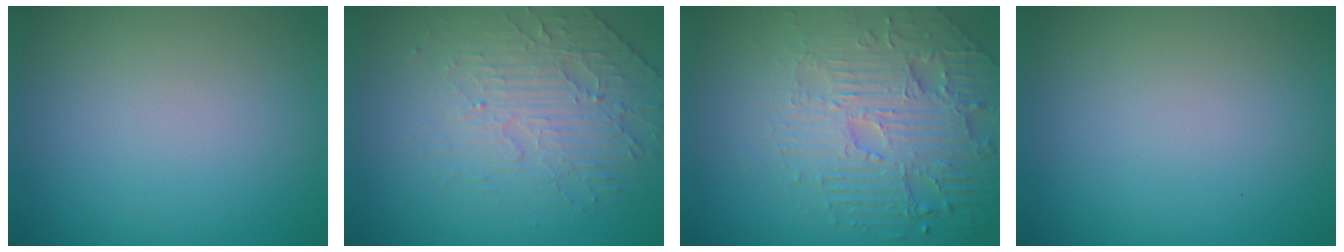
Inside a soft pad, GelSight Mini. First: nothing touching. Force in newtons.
{"total": 4.5, "press": 3.3, "slide": 3.1}
{"total": 6.9, "press": 5.3, "slide": 4.4}
{"total": 0.0}